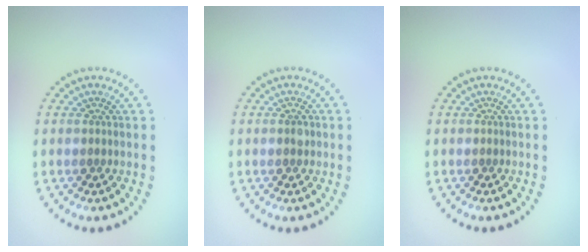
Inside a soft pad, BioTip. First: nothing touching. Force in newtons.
{"total": 0.9, "press": 0.9, "slide": 0.0}
{"total": 0.0}